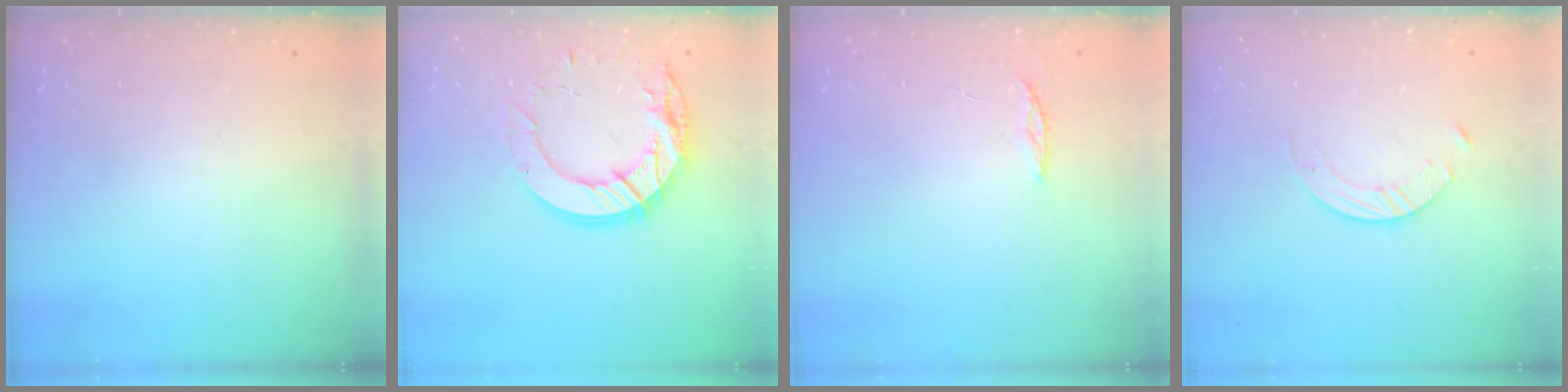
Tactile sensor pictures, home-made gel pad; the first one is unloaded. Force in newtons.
{"total": 16.4, "press": 16.4, "slide": 1.4}
{"total": 2.4, "press": 2.4, "slide": 0.2}
{"total": 1.4, "press": 1.4, "slide": 0.2}